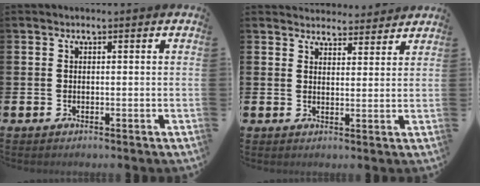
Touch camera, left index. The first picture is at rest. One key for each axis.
{"total": 3.8, "fx": 3.7, "fy": 0.7, "fz": -0.3, "tx": -0.002, "ty": -0.020, "tz": 0.068}